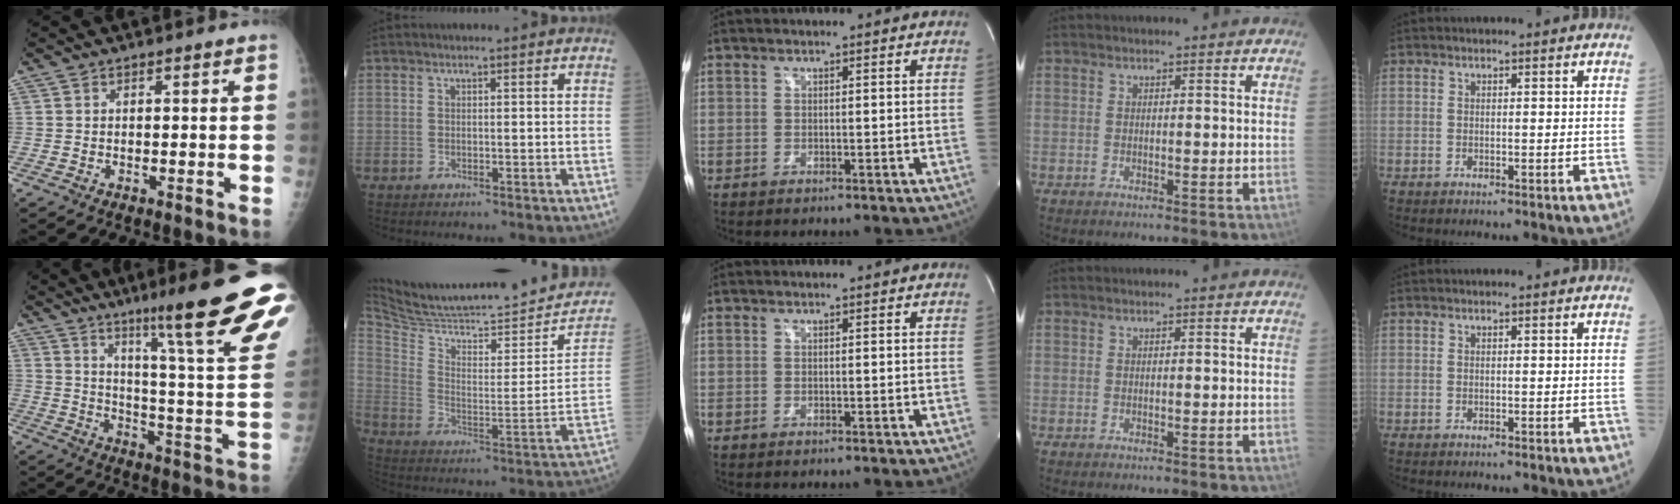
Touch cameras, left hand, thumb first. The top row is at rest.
{"thumb": {"total": 24.8, "force": [16.1, 1.2, 18.8], "torque": [-0.237, -0.088, 0.229]}, "index": {"total": 24.2, "force": [23.1, 2.0, 7.0], "torque": [-0.127, -0.066, 0.342]}}